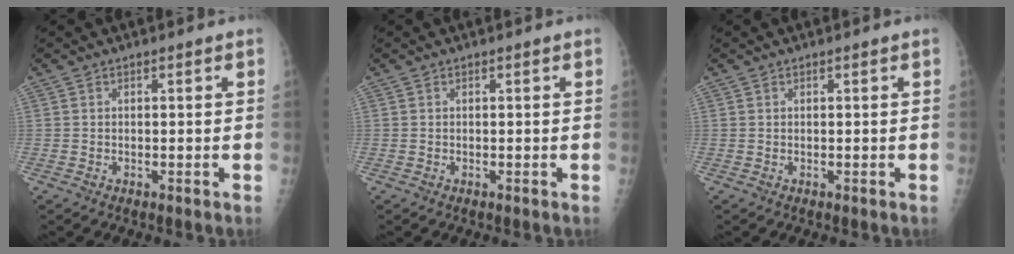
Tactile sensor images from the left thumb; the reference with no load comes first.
{"total": 0.0}
{"total": 0.0}